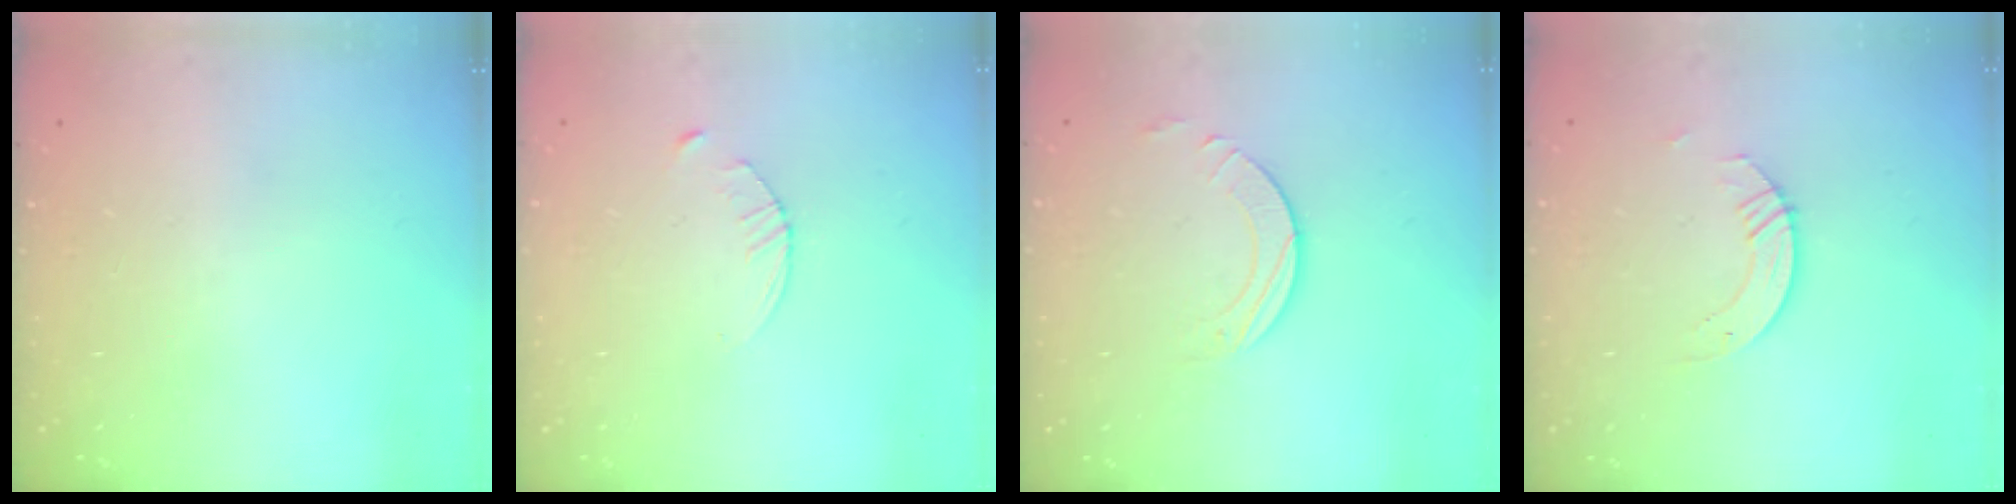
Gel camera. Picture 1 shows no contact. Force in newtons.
{"total": 2.9, "press": 2.9, "slide": 0.4}
{"total": 2.7, "press": 2.7, "slide": 0.2}
{"total": 2.8, "press": 2.8, "slide": 0.2}